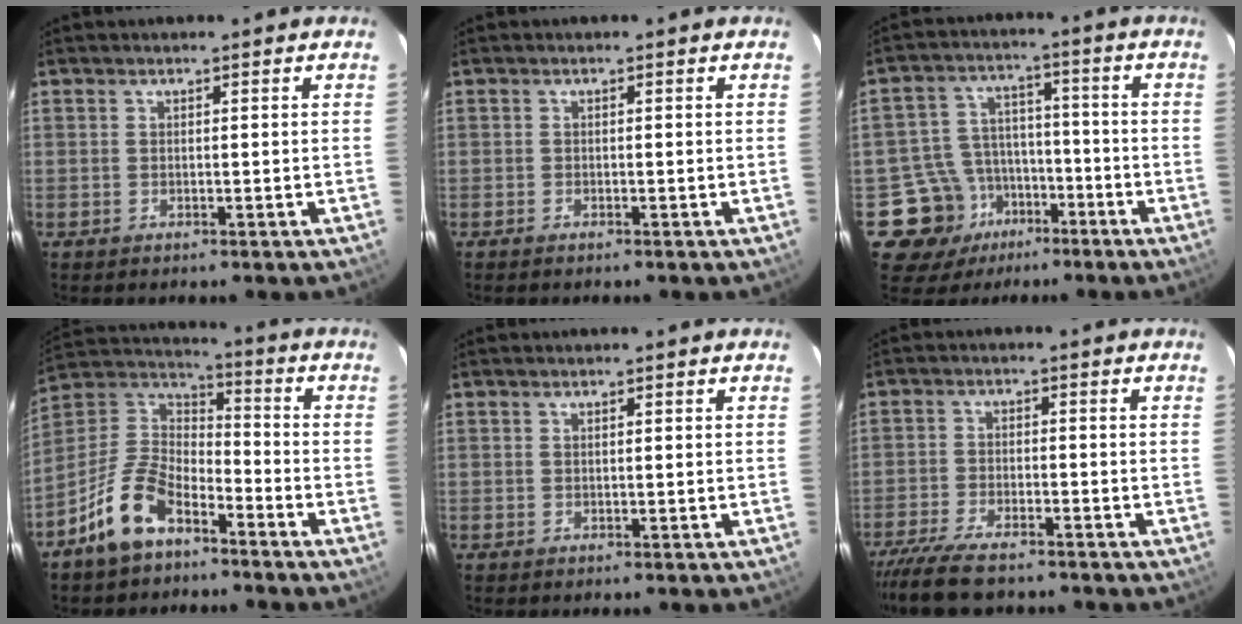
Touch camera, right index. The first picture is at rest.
{"total": 0.6, "force": [-0.5, 0.1, 0.2], "torque": [-0.005, -0.001, -0.011]}
{"total": 10.8, "force": [-6.2, 8.7, 1.7], "torque": [-0.058, 0.032, -0.091]}
{"total": 12.9, "force": [-8.2, 6.5, 7.6], "torque": [-0.169, 0.021, -0.156]}
{"total": 0.0}
{"total": 10.2, "force": [-8.8, 2.2, 4.7], "torque": [-0.115, -0.033, -0.156]}